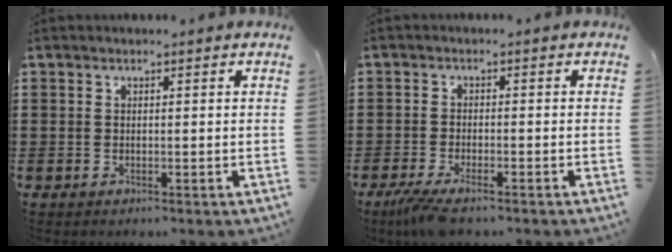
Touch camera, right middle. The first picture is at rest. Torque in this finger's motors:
{"motor_torque": [1.20, 0.30, 0.51, 0.18]}